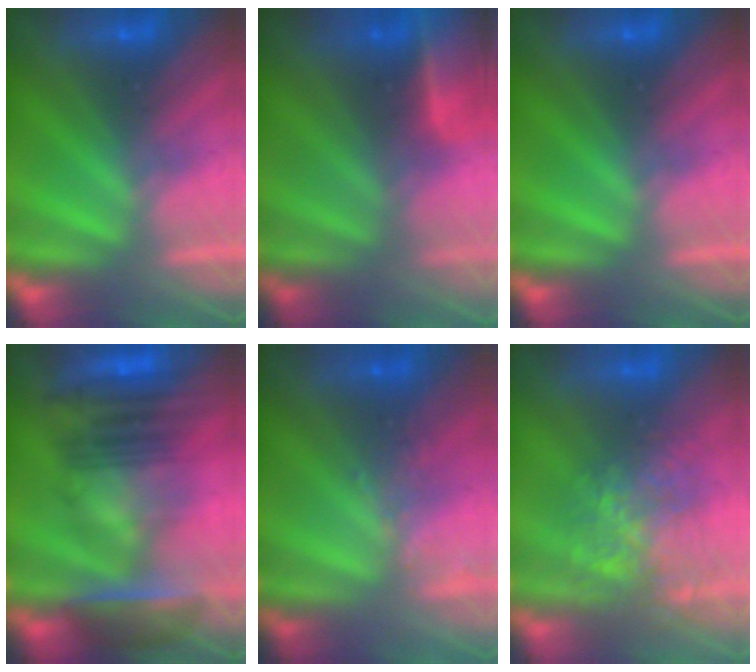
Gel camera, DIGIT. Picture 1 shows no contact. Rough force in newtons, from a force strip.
{"total": 7.6}
{"total": 0.0}
{"total": 7.3}
{"total": 1.9}
{"total": 3.6}